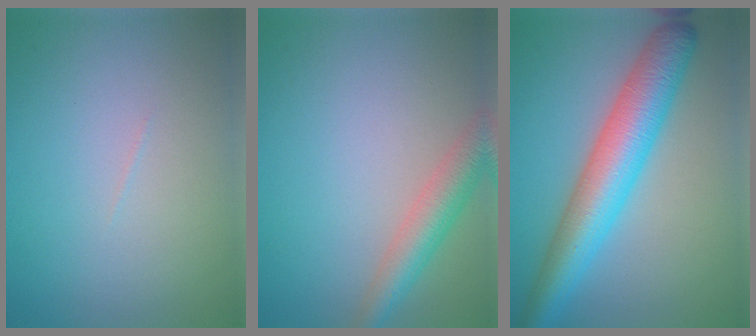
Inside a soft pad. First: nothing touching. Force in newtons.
{"total": 4.2, "press": 4.2, "slide": 0.1}
{"total": 7.9, "press": 7.9, "slide": 0.1}